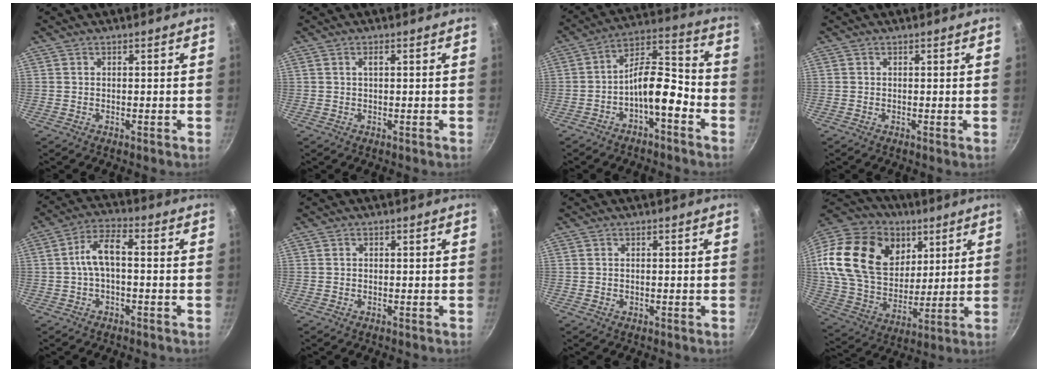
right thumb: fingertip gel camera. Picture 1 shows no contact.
{"total": 0.9, "force": [0.2, 0.3, 0.9], "torque": [-0.015, 0.003, 0.004]}
{"total": 10.4, "force": [-4.6, 4.1, 8.3], "torque": [-0.121, 0.065, -0.081]}
{"total": 0.0}
{"total": 6.7, "force": [-0.7, 2.9, 6.0], "torque": [-0.113, 0.033, -0.019]}
{"total": 0.0}
{"total": 0.0}
{"total": 29.1, "force": [10.1, 20.8, 17.7], "torque": [-0.327, -0.010, 0.183]}